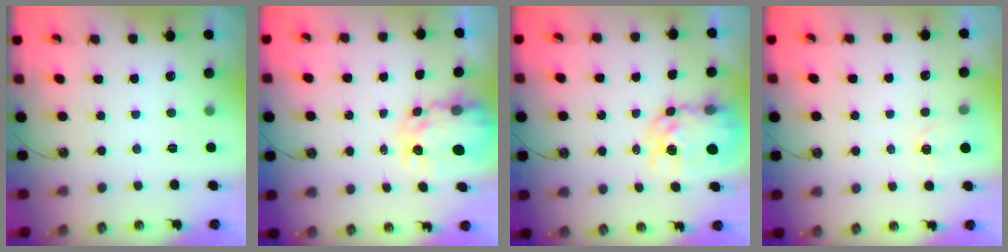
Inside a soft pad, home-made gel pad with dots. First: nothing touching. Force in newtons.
{"total": 6.2, "press": 6.2, "slide": 0.5}
{"total": 9.0, "press": 8.9, "slide": 0.7}
{"total": 2.9, "press": 2.9, "slide": 0.5}